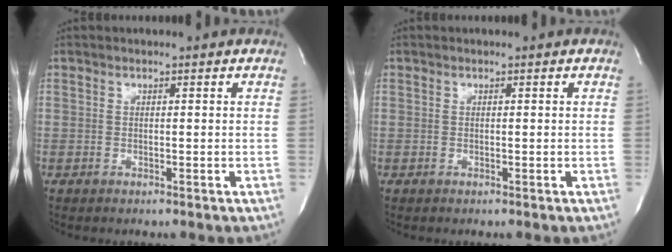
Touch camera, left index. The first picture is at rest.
{"total": 0.0}